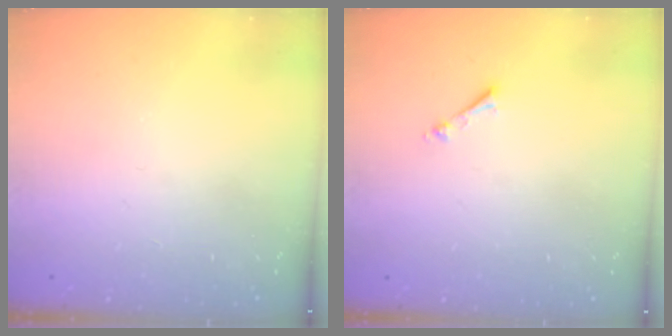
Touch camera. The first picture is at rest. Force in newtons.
{"total": 0.6, "press": 0.6, "slide": 0.2}